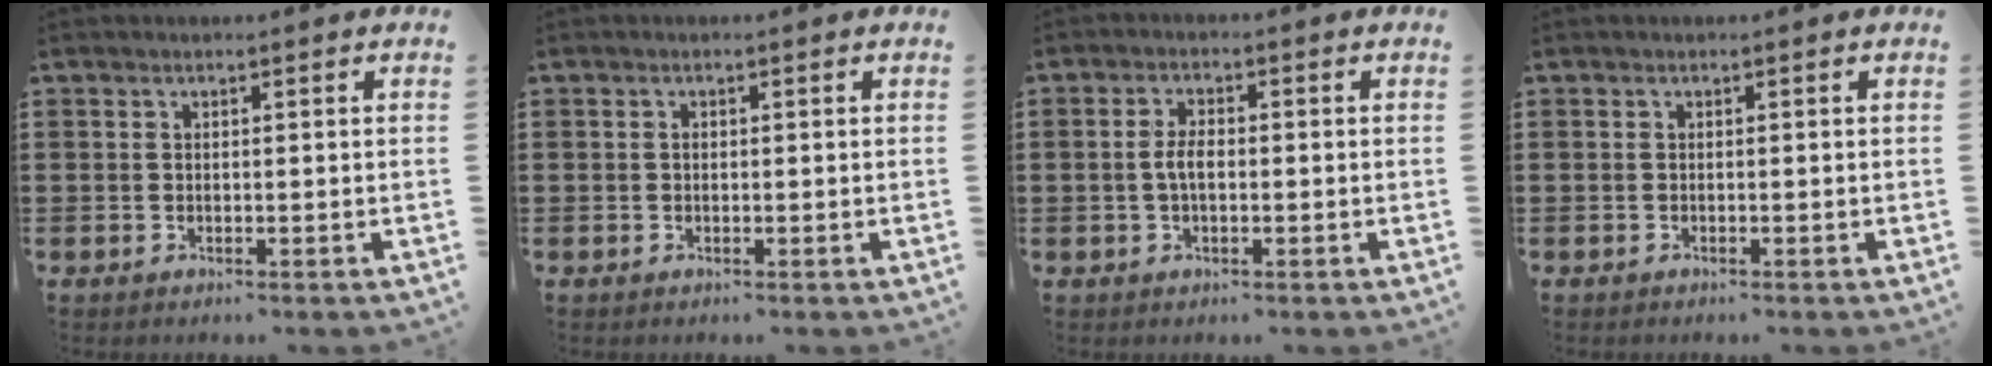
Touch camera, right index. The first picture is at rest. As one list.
[{"total": 0.5, "force": [-0.1, 0.4, 0.4], "torque": [-0.010, -0.001, -0.001]}, {"total": 3.2, "force": [-0.3, 1.4, 2.8], "torque": [-0.069, -0.002, -0.011]}, {"total": 0.0}]